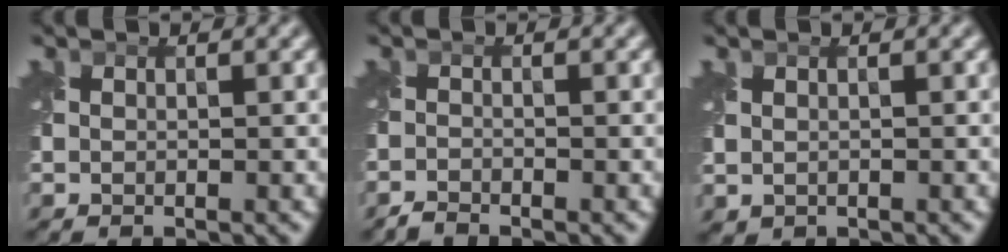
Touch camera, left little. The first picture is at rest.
{"total": 1.1, "force": [-1.1, 0.1, 0.1], "torque": [0.000, -0.004, -0.030]}
{"total": 0.7, "force": [0.2, 0.6, 0.3], "torque": [-0.010, -0.004, 0.010]}